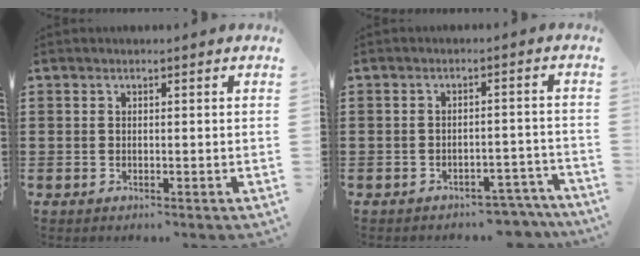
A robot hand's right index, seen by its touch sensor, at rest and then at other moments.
{"total": 3.0, "force": [-2.8, 0.5, 0.7], "torque": [-0.013, 0.004, -0.056]}